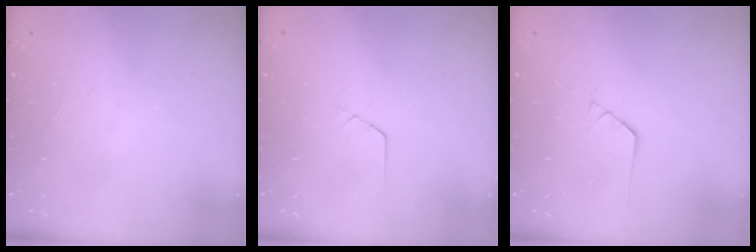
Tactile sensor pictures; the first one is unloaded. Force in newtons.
{"total": 0.6, "press": 0.5, "slide": 0.2}
{"total": 0.7, "press": 0.7, "slide": 0.1}